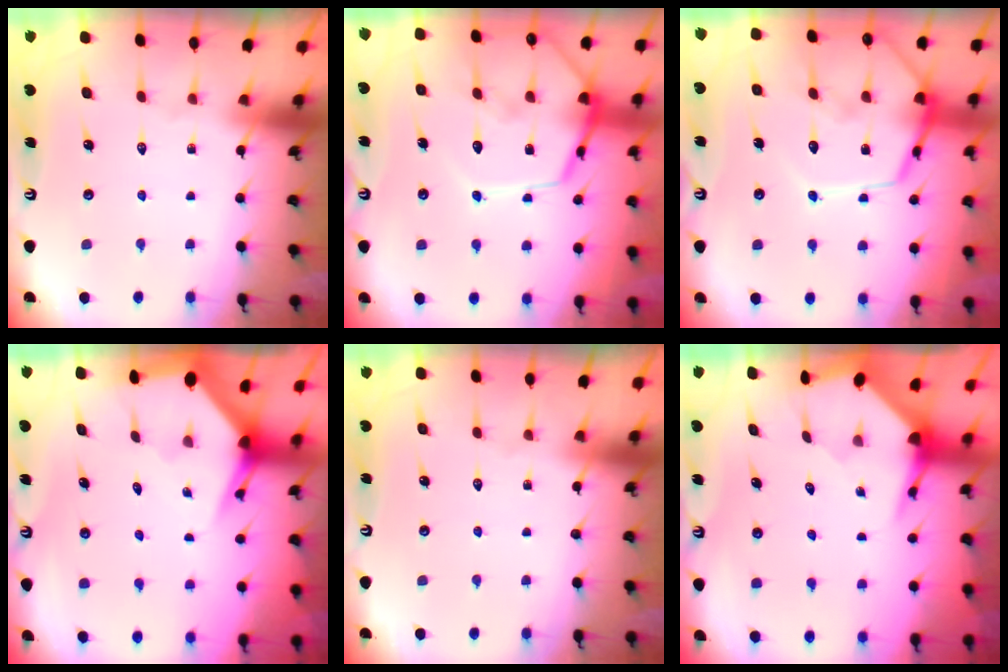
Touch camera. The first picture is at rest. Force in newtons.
{"total": 15.9, "press": 15.9, "slide": 1.4}
{"total": 15.9, "press": 15.9, "slide": 1.4}
{"total": 3.7, "press": 3.6, "slide": 0.3}
{"total": 0.0}
{"total": 3.5, "press": 3.4, "slide": 0.4}